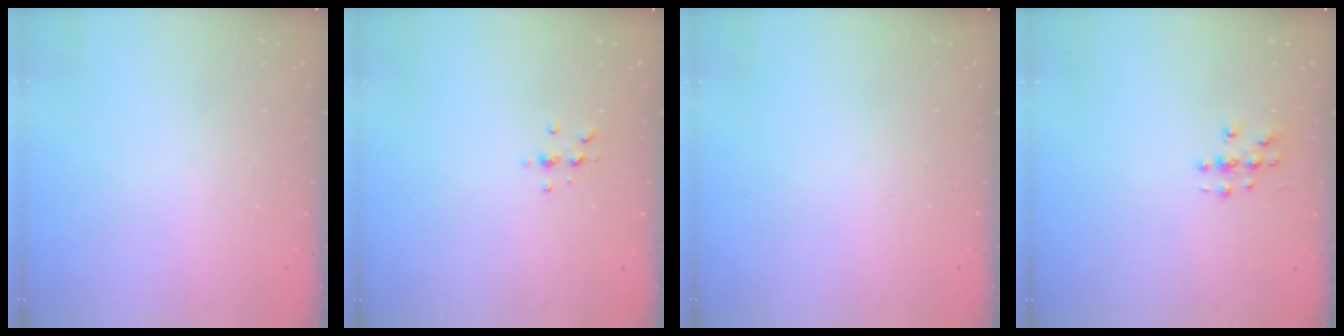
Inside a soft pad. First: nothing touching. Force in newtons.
{"total": 3.8, "press": 3.7, "slide": 0.4}
{"total": 0.0}
{"total": 3.3, "press": 3.3, "slide": 0.2}